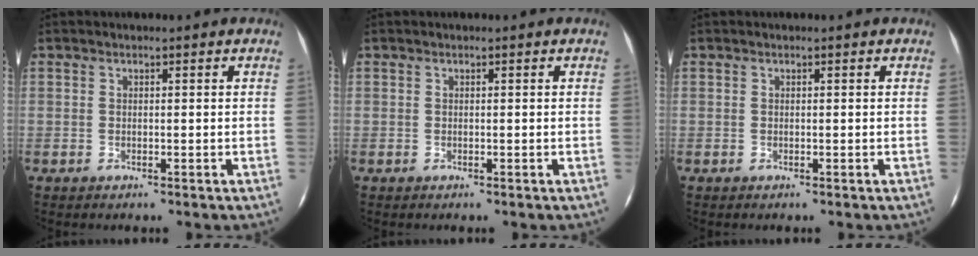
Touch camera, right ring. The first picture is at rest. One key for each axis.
{"total": 0.0}
{"total": 0.0}